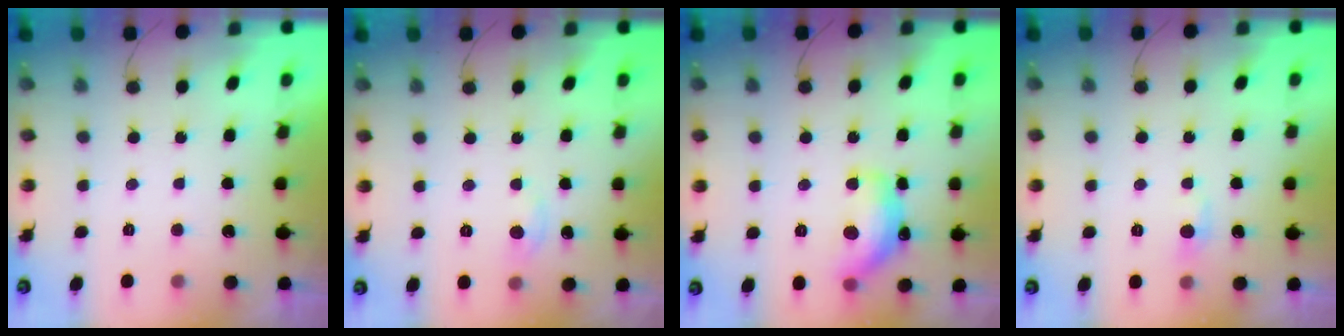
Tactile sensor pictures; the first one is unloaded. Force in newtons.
{"total": 2.8, "press": 2.8, "slide": 0.4}
{"total": 15.8, "press": 15.8, "slide": 1.0}
{"total": 4.3, "press": 4.2, "slide": 0.6}